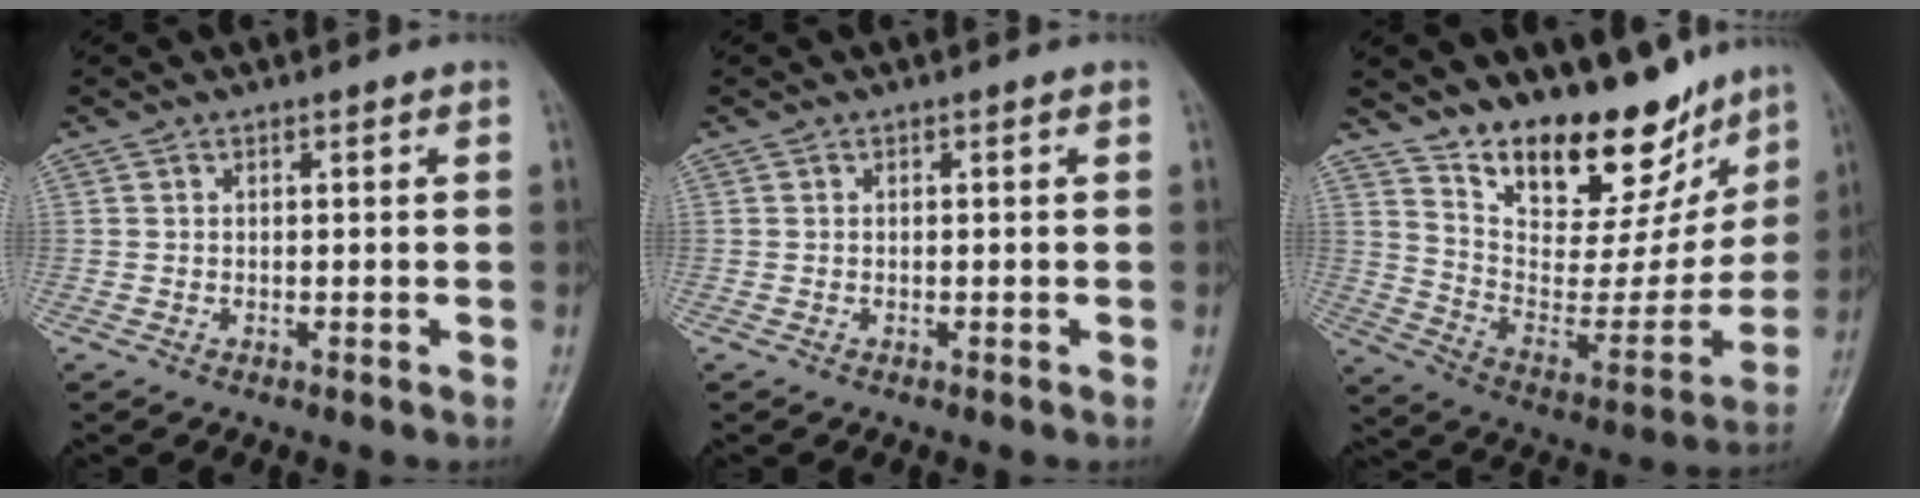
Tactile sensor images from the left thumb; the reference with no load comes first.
{"total": 0.0}
{"total": 21.7, "force": [16.6, 9.2, 10.6], "torque": [-0.106, -0.101, 0.269]}